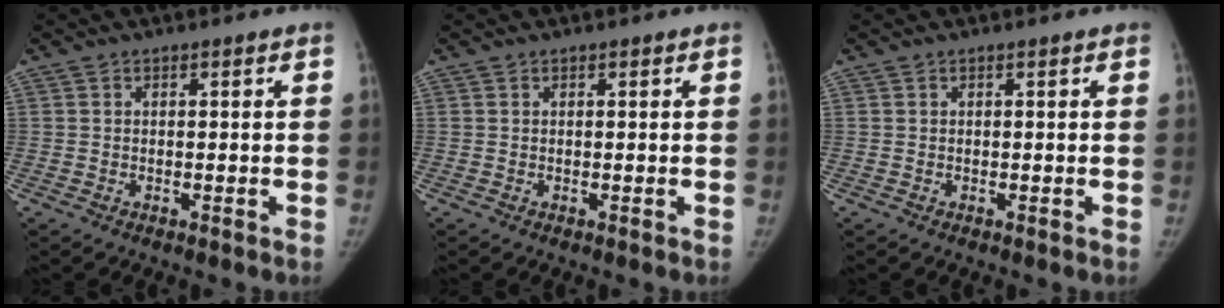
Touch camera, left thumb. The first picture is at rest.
{"total": 0.0}
{"total": 0.0}